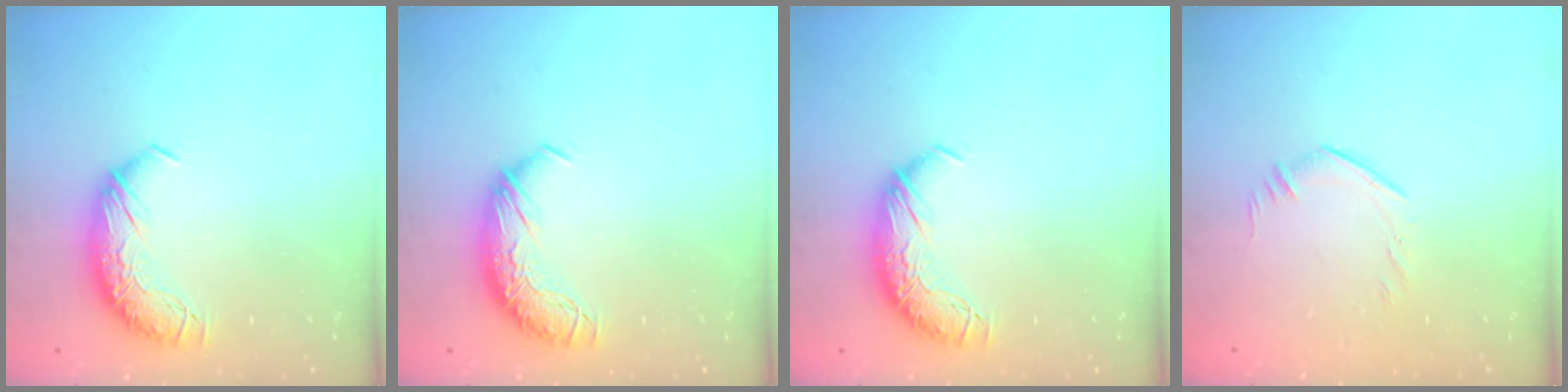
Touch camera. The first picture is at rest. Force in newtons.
{"total": 0.0}
{"total": 0.0}
{"total": 6.0, "press": 5.9, "slide": 1.1}